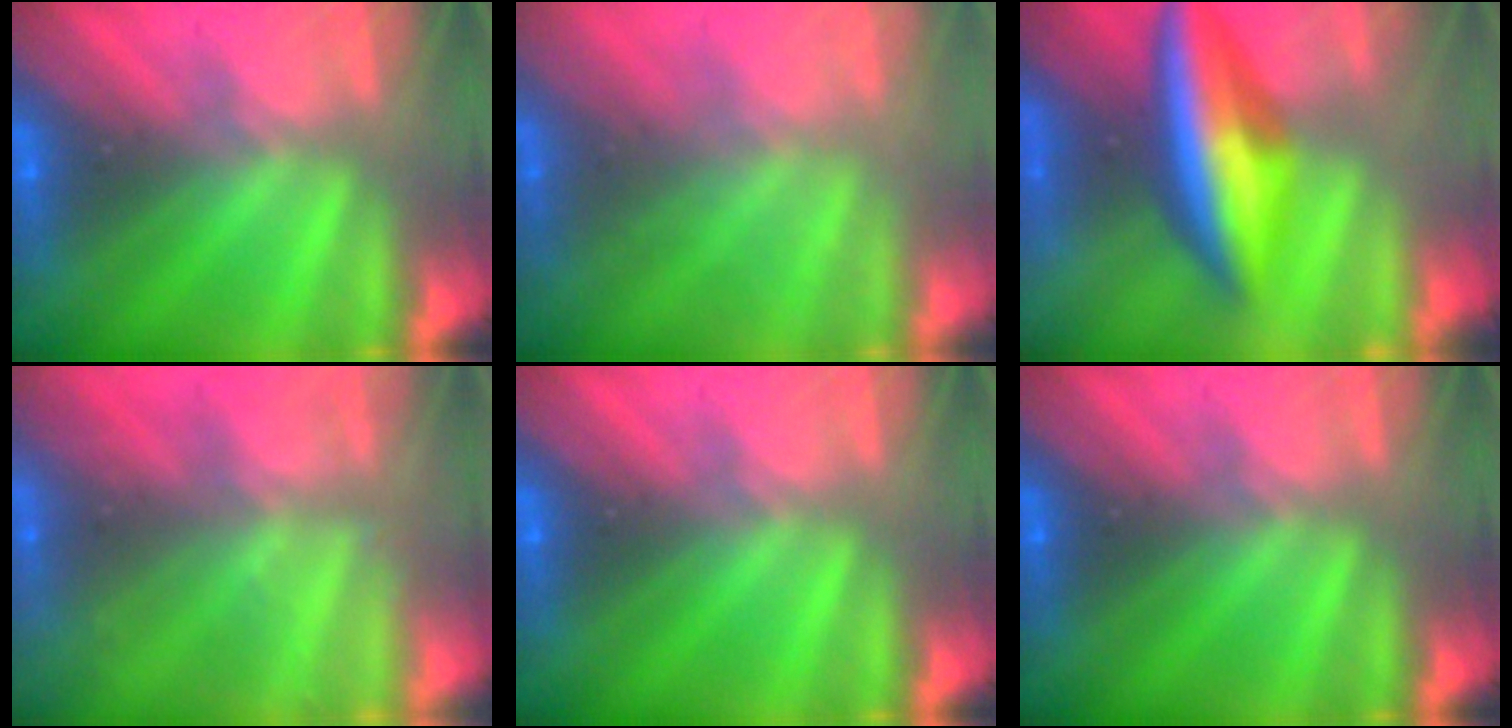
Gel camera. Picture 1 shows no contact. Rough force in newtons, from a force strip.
{"total": 2.3}
{"total": 6.6}
{"total": 2.2}
{"total": 0.0}
{"total": 0.0}